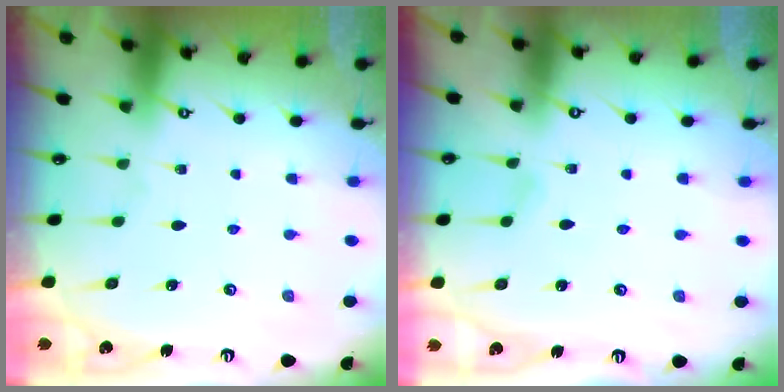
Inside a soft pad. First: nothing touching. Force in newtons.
{"total": 1.7, "press": 1.7, "slide": 0.2}